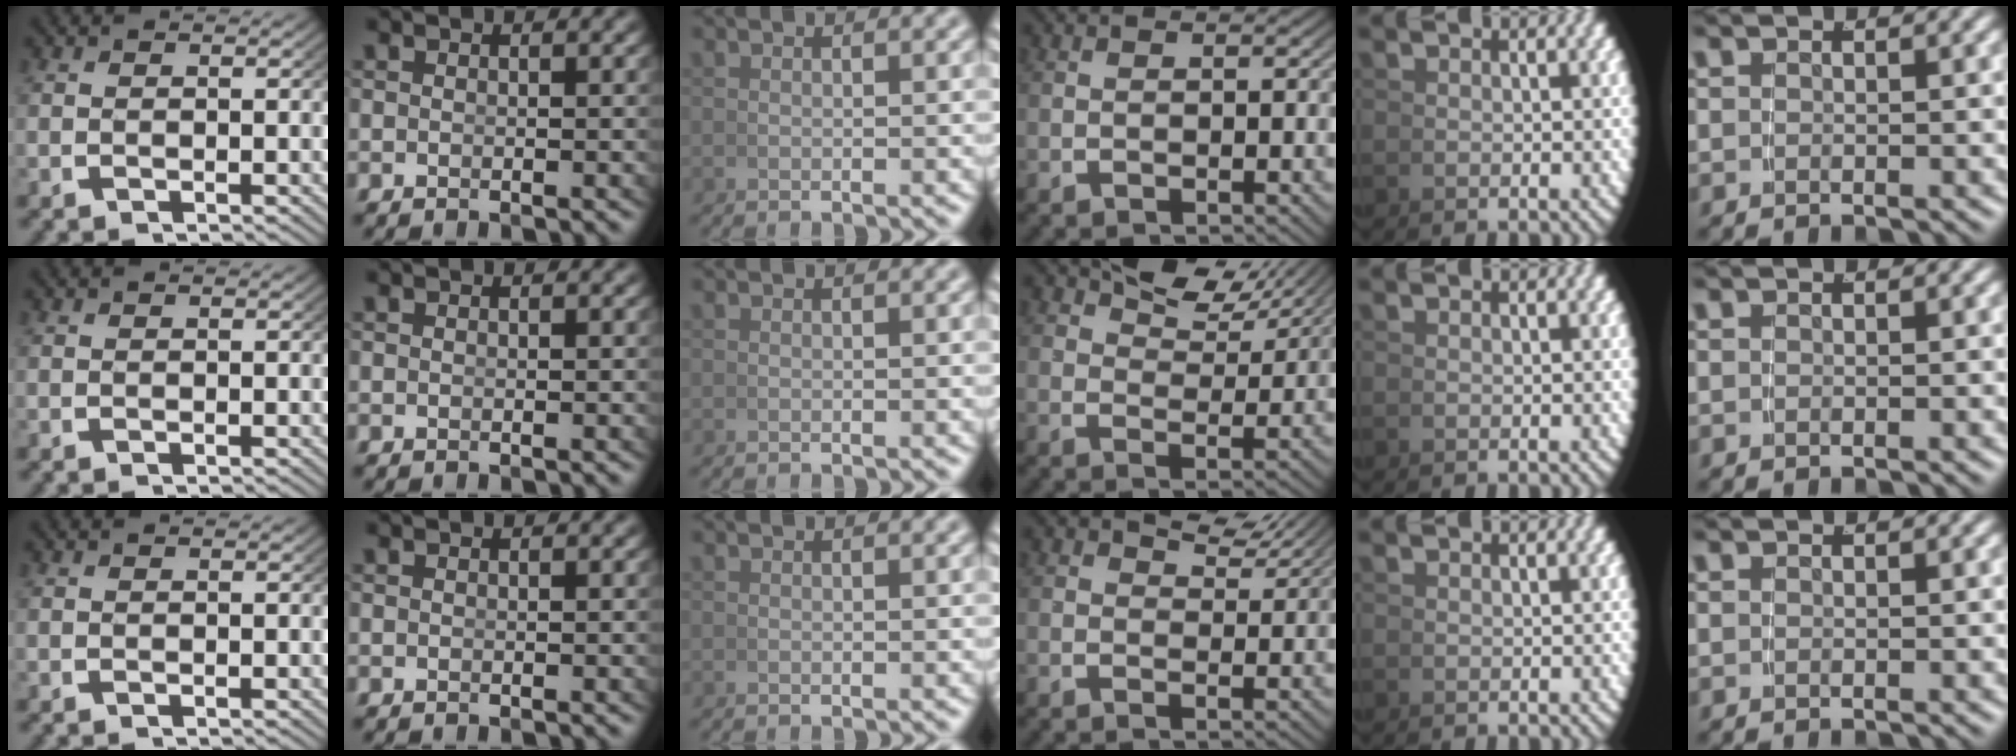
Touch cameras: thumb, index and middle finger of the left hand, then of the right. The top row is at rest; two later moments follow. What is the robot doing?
{"motion": "grasp_and_lifting", "object": "pen"}